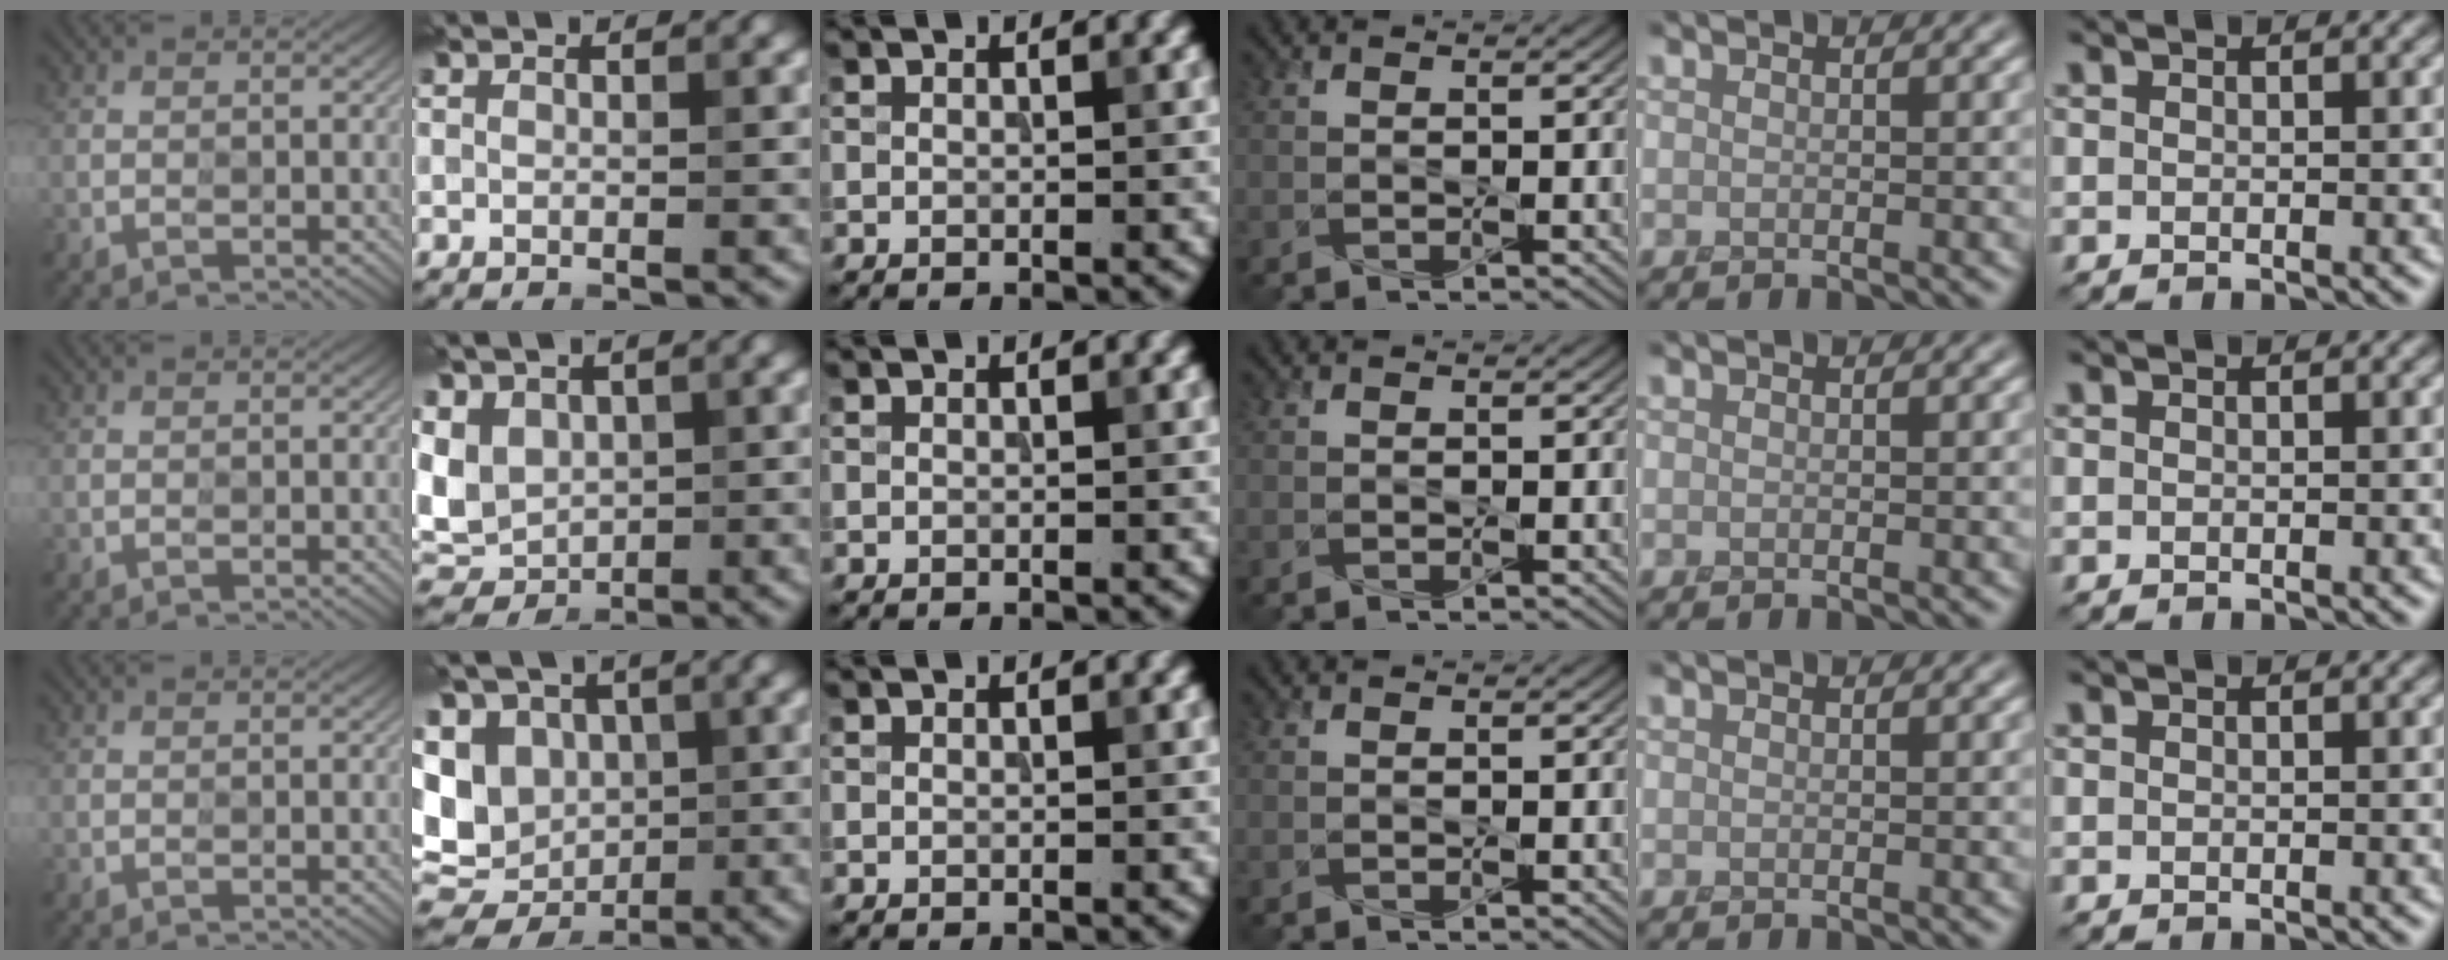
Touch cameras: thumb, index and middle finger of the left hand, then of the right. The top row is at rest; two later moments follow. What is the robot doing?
{"motion": "press", "object": "toy piano key"}